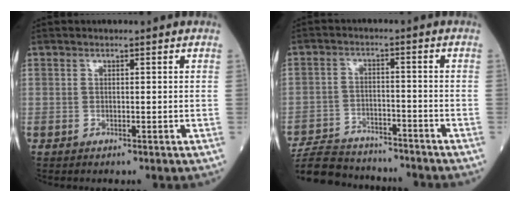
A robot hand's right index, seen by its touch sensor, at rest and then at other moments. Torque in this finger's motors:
{"motor_torque": [-0.44, -0.18, -1.05, -0.21]}